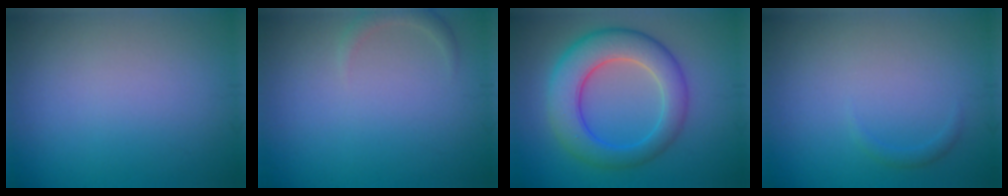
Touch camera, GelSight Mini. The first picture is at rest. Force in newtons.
{"total": 1.2, "press": 1.2, "slide": 0.2}
{"total": 7.5, "press": 7.5, "slide": 0.3}
{"total": 0.8, "press": 0.8, "slide": 0.1}